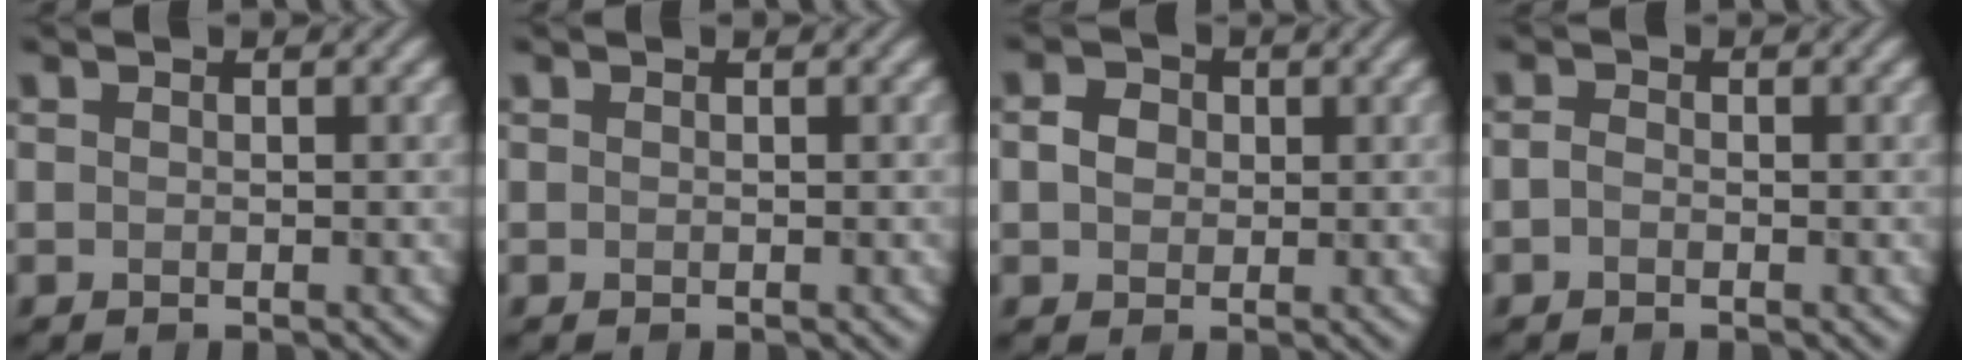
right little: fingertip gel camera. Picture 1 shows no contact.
{"total": 0.0}
{"total": 2.2, "force": [0.2, 1.8, 1.1], "torque": [-0.022, 0.003, 0.000]}
{"total": 0.8, "force": [-0.4, 0.5, 0.5], "torque": [-0.012, 0.000, -0.010]}